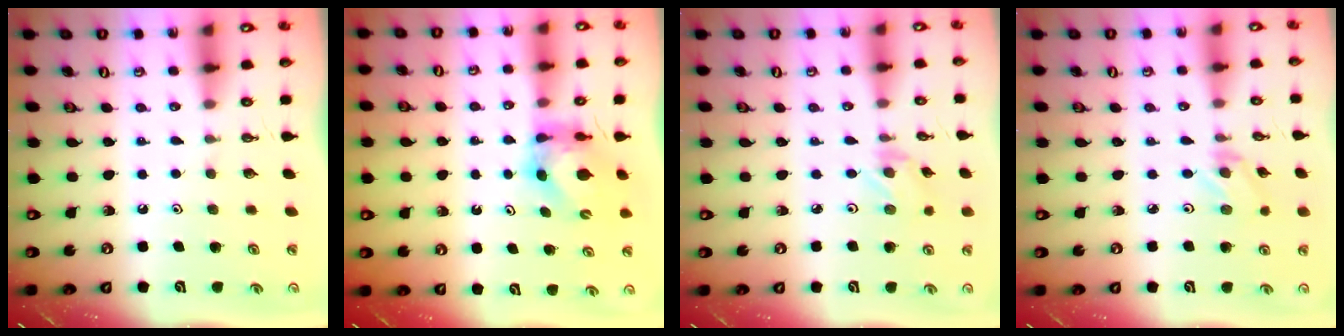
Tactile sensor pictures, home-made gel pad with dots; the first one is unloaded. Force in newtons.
{"total": 5.6, "press": 5.6, "slide": 0.7}
{"total": 1.5, "press": 1.4, "slide": 0.3}
{"total": 2.1, "press": 2.0, "slide": 0.4}